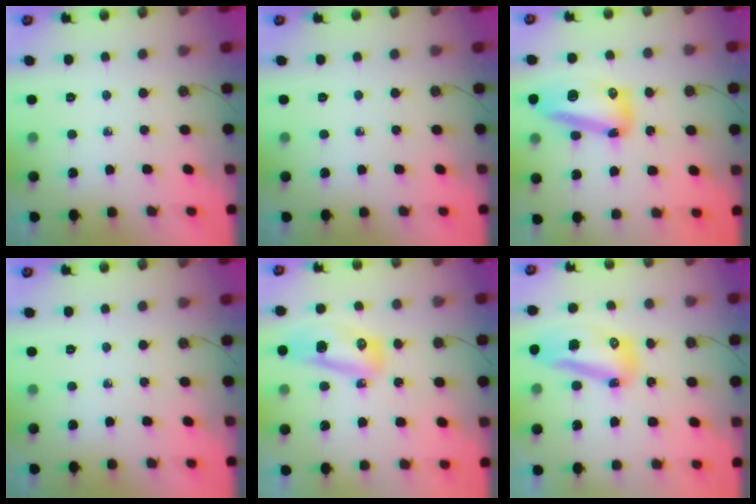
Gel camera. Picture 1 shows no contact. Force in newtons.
{"total": 0.0}
{"total": 13.6, "press": 13.6, "slide": 1.3}
{"total": 0.0}
{"total": 14.7, "press": 12.1, "slide": 8.3}
{"total": 12.9, "press": 12.8, "slide": 1.3}